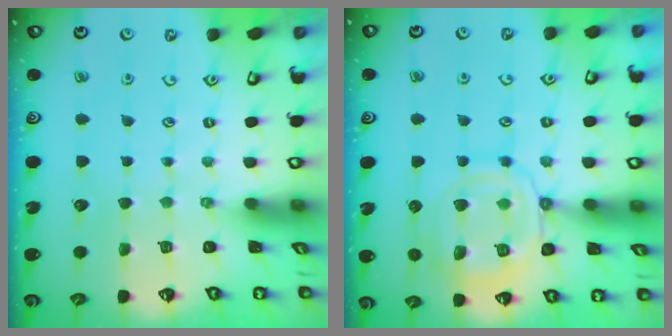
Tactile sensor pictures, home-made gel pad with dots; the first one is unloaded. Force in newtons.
{"total": 13.4, "press": 13.3, "slide": 1.1}